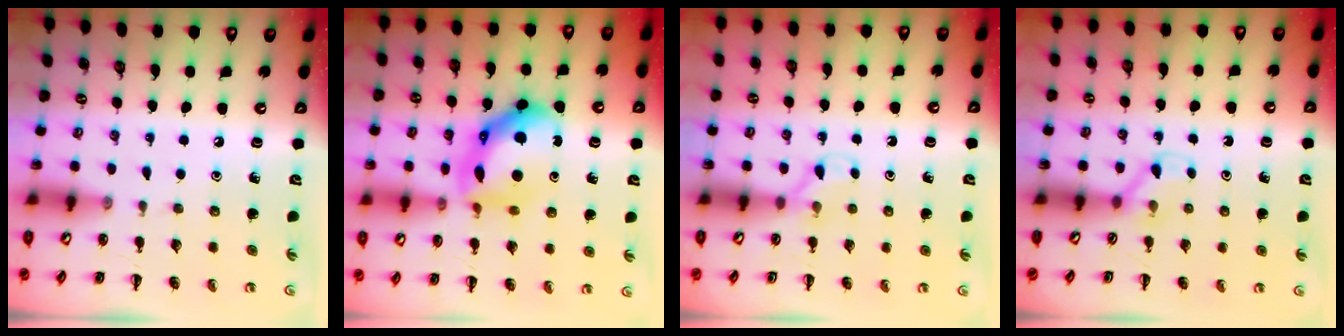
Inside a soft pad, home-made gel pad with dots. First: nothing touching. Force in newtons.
{"total": 14.1, "press": 14.1, "slide": 0.8}
{"total": 4.8, "press": 4.6, "slide": 1.4}
{"total": 3.9, "press": 3.7, "slide": 1.2}